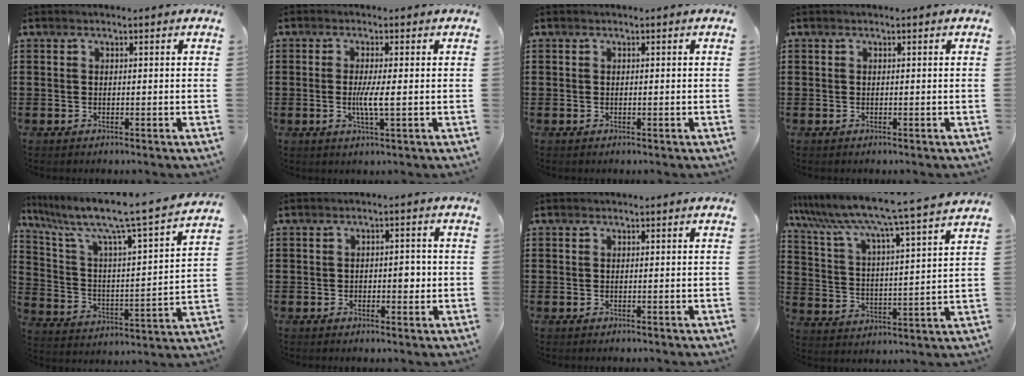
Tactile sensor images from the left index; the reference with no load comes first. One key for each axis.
{"total": 3.9, "fx": -0.3, "fy": 0.2, "fz": 3.9, "tx": -0.076, "ty": -0.009, "tz": -0.009}
{"total": 0.0}
{"total": 0.0}
{"total": 9.2, "fx": 7.5, "fy": 0.2, "fz": 5.2, "tx": -0.133, "ty": -0.064, "tz": 0.113}
{"total": 2.9, "fx": -0.5, "fy": 1.6, "fz": 2.4, "tx": -0.031, "ty": -0.001, "tz": -0.016}
{"total": 0.0}
{"total": 7.1, "fx": 6.5, "fy": -1.1, "fz": 2.7, "tx": -0.081, "ty": -0.059, "tz": 0.099}